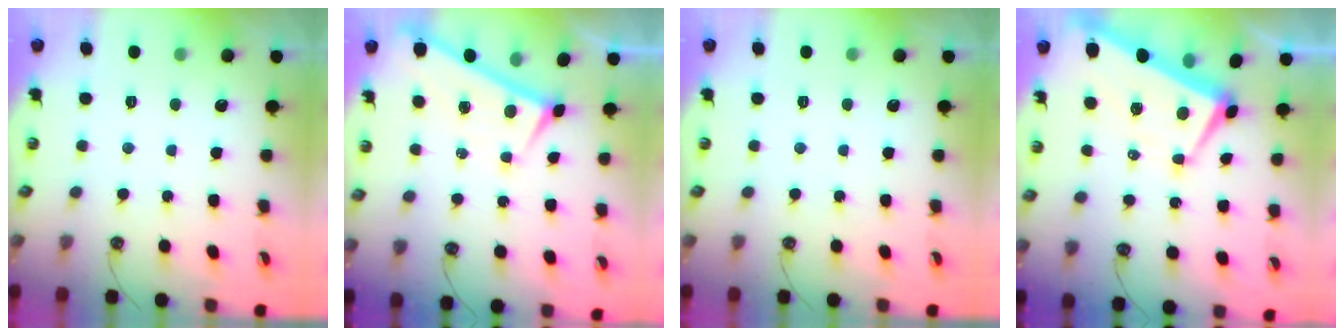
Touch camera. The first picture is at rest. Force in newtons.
{"total": 0.0}
{"total": 0.0}
{"total": 2.1, "press": 1.9, "slide": 0.9}